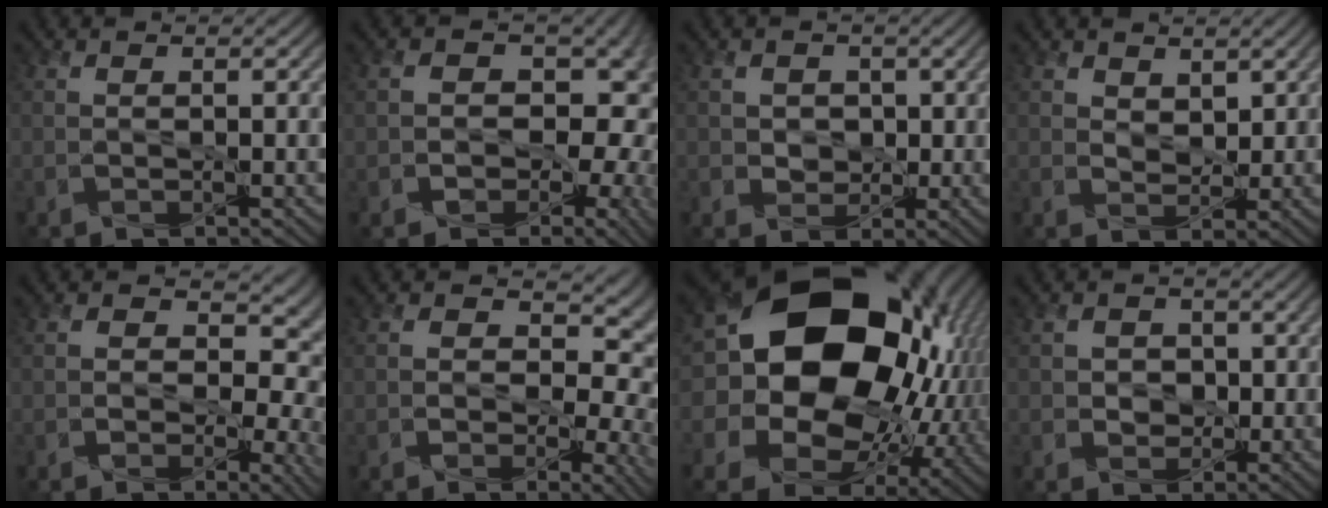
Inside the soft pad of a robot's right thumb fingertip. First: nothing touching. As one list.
[{"total": 12.2, "force": [-1.0, 9.5, 7.6], "torque": [-0.110, -0.004, -0.019]}, {"total": 3.7, "force": [0.3, 3.3, 1.7], "torque": [-0.052, -0.003, 0.004]}, {"total": 3.0, "force": [1.5, 2.0, 1.8], "torque": [-0.047, -0.007, 0.019]}, {"total": 8.0, "force": [-0.6, 6.0, 5.4], "torque": [-0.066, -0.005, -0.008]}, {"total": 9.0, "force": [-0.7, 6.7, 5.9], "torque": [-0.072, -0.006, -0.014]}, {"total": 23.0, "force": [4.0, 18.0, 13.7], "torque": [-0.331, -0.013, 0.097]}, {"total": 3.4, "force": [-0.1, 3.1, 1.4], "torque": [-0.033, 0.003, -0.009]}]